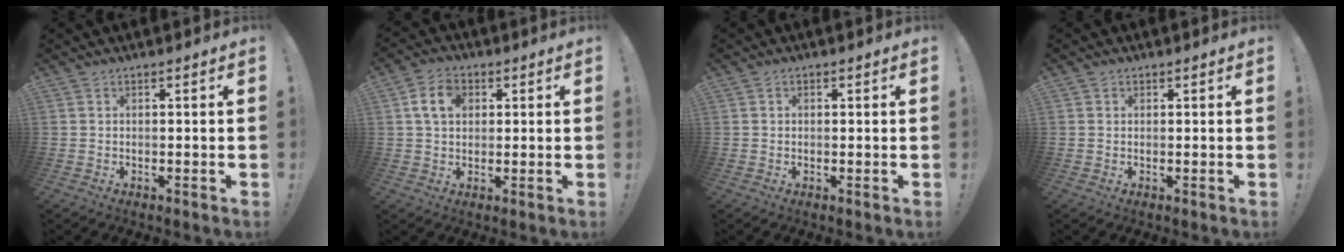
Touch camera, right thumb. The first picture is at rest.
{"total": 8.1, "force": [2.4, 5.8, 5.1], "torque": [-0.093, 0.010, 0.044]}
{"total": 0.9, "force": [0.1, 0.8, 0.3], "torque": [-0.004, 0.003, 0.000]}
{"total": 0.9, "force": [0.5, 0.8, 0.0], "torque": [0.000, 0.000, 0.008]}